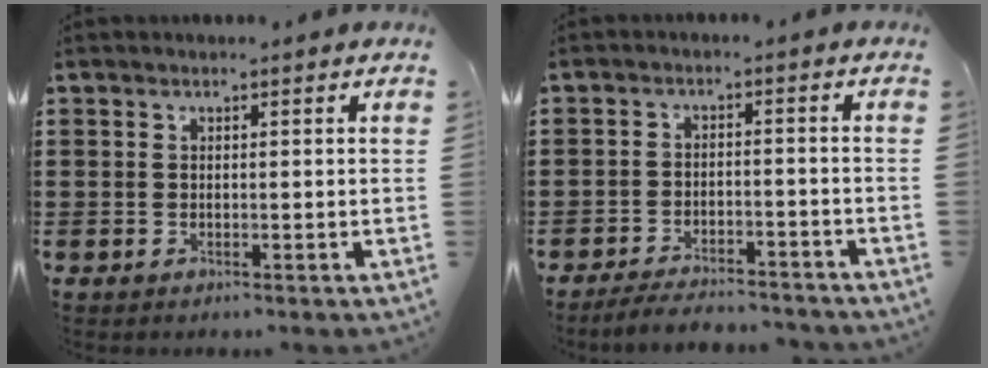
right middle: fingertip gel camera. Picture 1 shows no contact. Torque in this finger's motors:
{"motor_torque": [0.12, -0.03, 0.07, 0.02]}